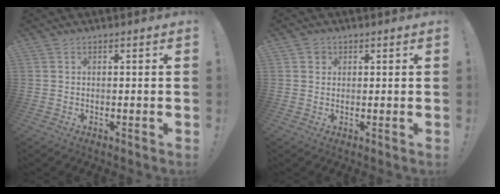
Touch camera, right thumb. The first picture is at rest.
{"total": 2.1, "force": [1.0, 1.8, 0.3], "torque": [-0.004, -0.001, 0.018]}